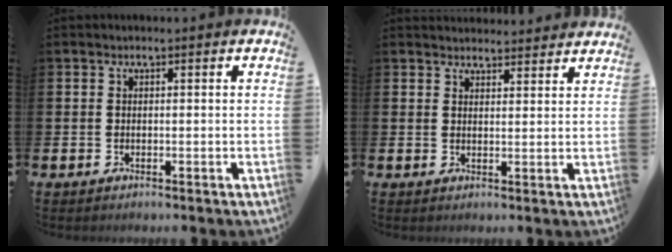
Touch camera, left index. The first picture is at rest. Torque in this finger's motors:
{"motor_torque": [0.91, -1.23, 0.12, 0.03]}